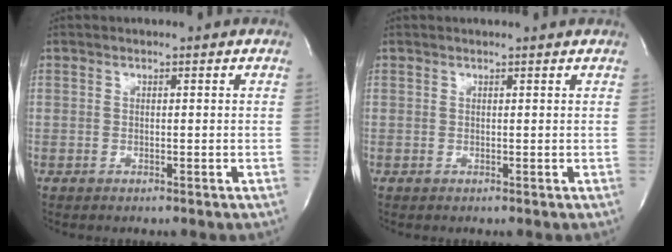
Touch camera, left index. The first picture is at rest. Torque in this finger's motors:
{"motor_torque": [0.79, -1.34, 0.05, 0.05]}